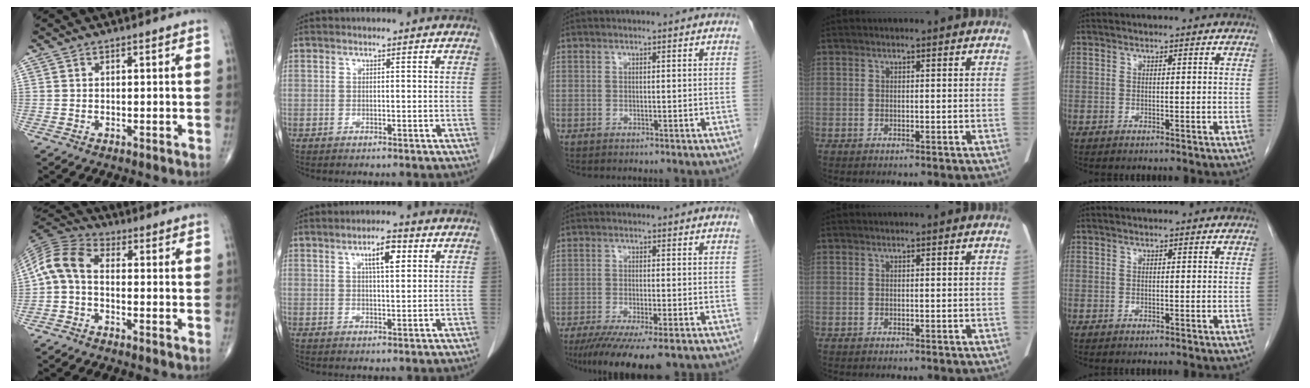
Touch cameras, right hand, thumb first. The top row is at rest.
{"thumb": {"total": 8.1, "force": [-1.1, 4.8, 6.4], "torque": [-0.129, 0.027, -0.039]}, "index": {"total": 4.9, "force": [2.0, 1.2, 4.3], "torque": [-0.076, 0.007, 0.035]}, "middle": {"total": 10.8, "force": [-7.8, 1.5, 7.3], "torque": [-0.105, -0.022, -0.120]}}